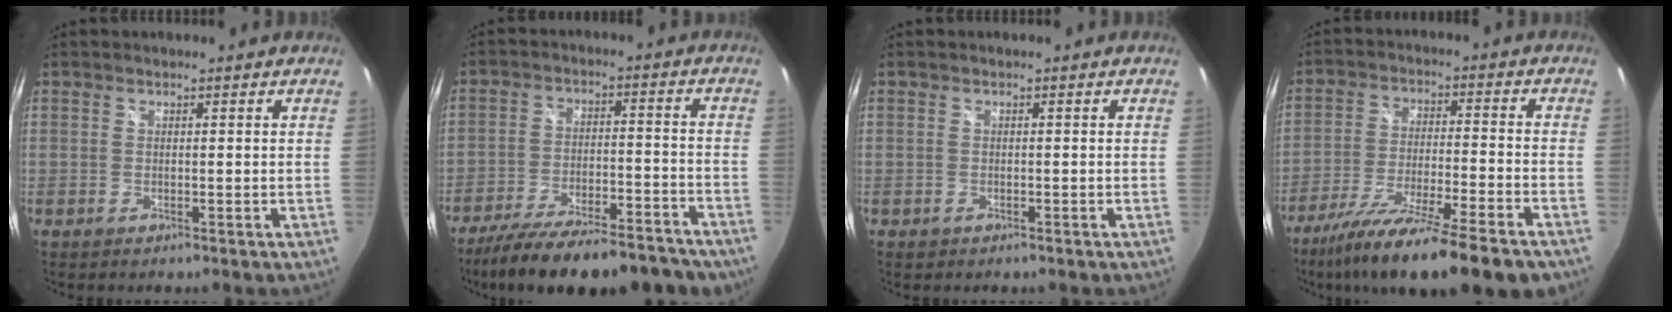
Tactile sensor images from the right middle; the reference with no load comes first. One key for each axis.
{"total": 22.6, "fx": -18.7, "fy": 5.7, "fz": 11.2, "tx": -0.196, "ty": -0.033, "tz": -0.262}
{"total": 0.6, "fx": -0.3, "fy": 0.4, "fz": 0.3, "tx": -0.006, "ty": -0.003, "tz": -0.005}
{"total": 20.1, "fx": -15.5, "fy": 1.6, "fz": 12.6, "tx": -0.227, "ty": -0.052, "tz": -0.253}